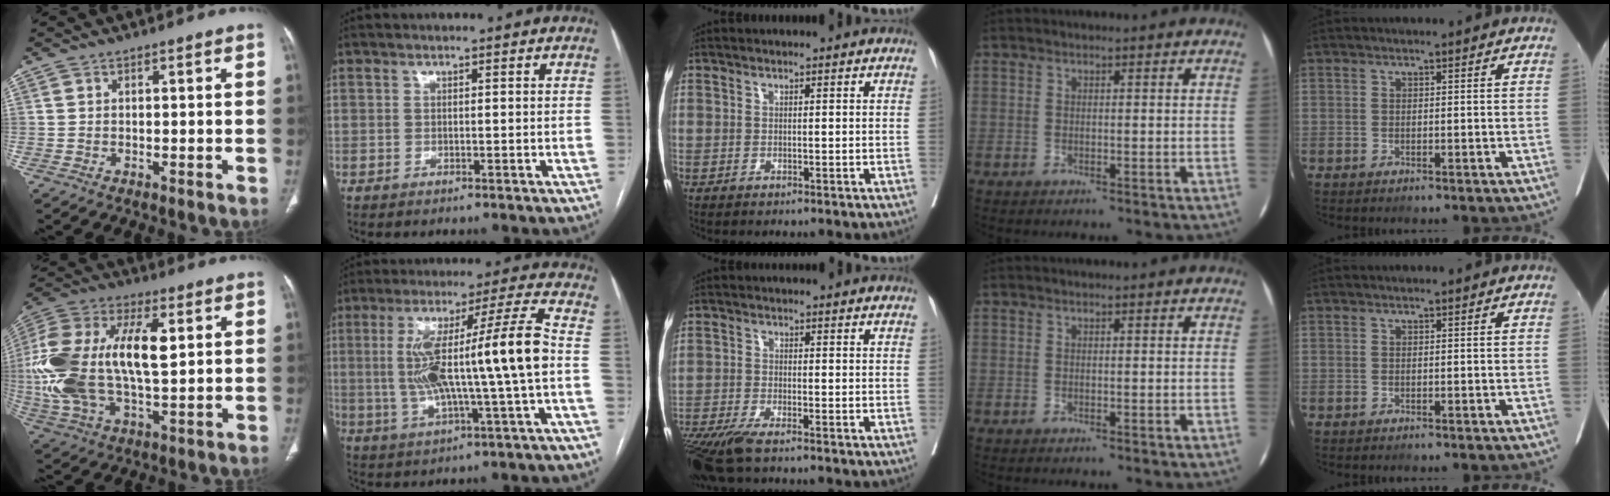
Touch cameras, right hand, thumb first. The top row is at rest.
{"thumb": {"total": 22.5, "force": [2.4, 11.2, 19.4], "torque": [-0.418, 0.010, 0.041]}, "index": {"total": 16.4, "force": [-0.2, -0.1, 16.4], "torque": [-0.298, 0.022, -0.004]}, "middle": {"total": 7.5, "force": [-5.6, 1.0, 4.8], "torque": [-0.085, -0.018, -0.102]}}